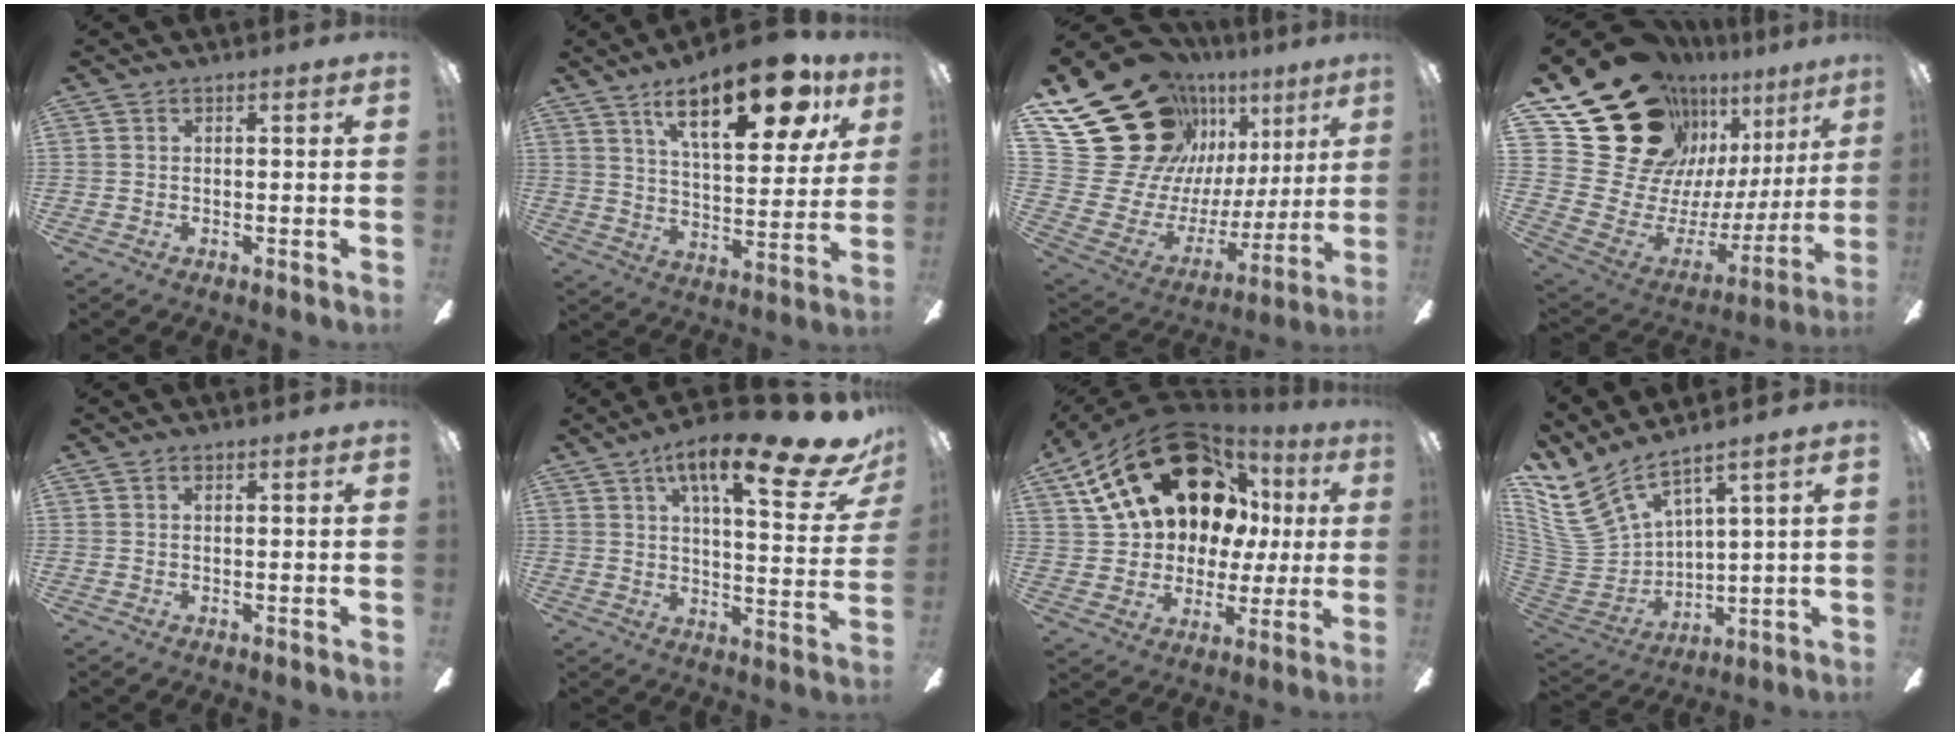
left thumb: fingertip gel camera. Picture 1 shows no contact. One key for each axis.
{"total": 22.5, "fx": 12.7, "fy": 8.8, "fz": 16.3, "tx": -0.239, "ty": -0.054, "tz": 0.199}
{"total": 27.7, "fx": 15.4, "fy": 18.9, "fz": 13.2, "tx": -0.224, "ty": -0.116, "tz": 0.335}
{"total": 26.2, "fx": 16.8, "fy": 16.6, "fz": 11.3, "tx": -0.191, "ty": -0.125, "tz": 0.349}
{"total": 0.6, "fx": 0.3, "fy": 0.4, "fz": 0.3, "tx": -0.006, "ty": 0.003, "tz": 0.005}
{"total": 20.3, "fx": 12.0, "fy": 5.3, "fz": 15.5, "tx": -0.225, "ty": -0.069, "tz": 0.180}
{"total": 25.8, "fx": 13.3, "fy": 16.1, "fz": 15.2, "tx": -0.279, "ty": -0.057, "tz": 0.254}
{"total": 13.4, "fx": 9.6, "fy": 6.4, "fz": 6.9, "tx": -0.187, "ty": -0.069, "tz": 0.180}